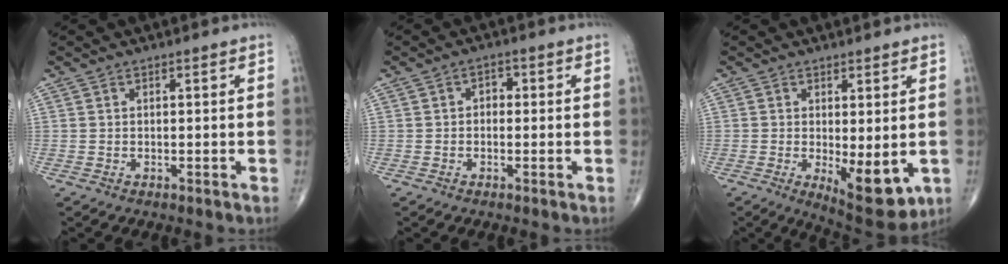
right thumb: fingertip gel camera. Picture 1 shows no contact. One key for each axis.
{"total": 2.0, "fx": -0.1, "fy": 1.5, "fz": 1.3, "tx": -0.007, "ty": 0.008, "tz": -0.007}
{"total": 9.5, "fx": -1.8, "fy": 3.7, "fz": 8.6, "tx": -0.110, "ty": -0.024, "tz": -0.014}